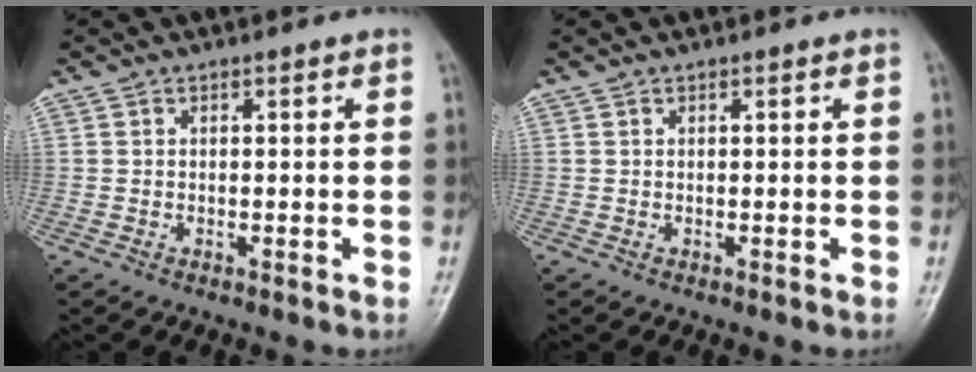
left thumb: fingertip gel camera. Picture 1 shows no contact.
{"total": 0.0}